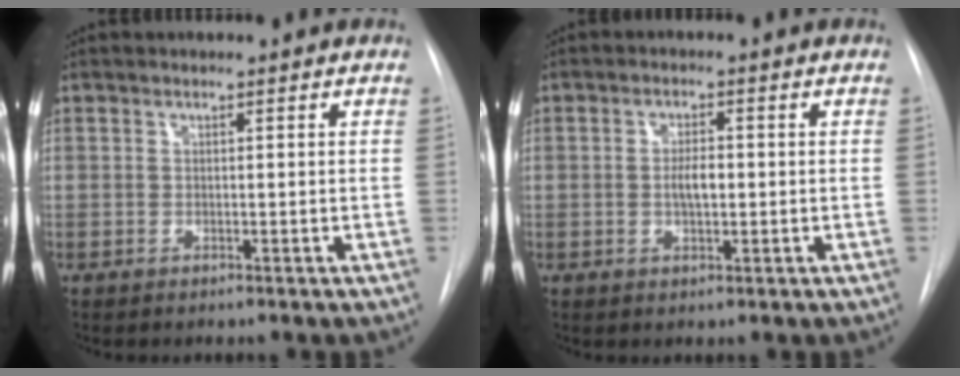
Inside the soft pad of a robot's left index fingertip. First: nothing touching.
{"total": 2.9, "force": [-0.1, 1.1, 2.7], "torque": [-0.048, 0.001, 0.000]}